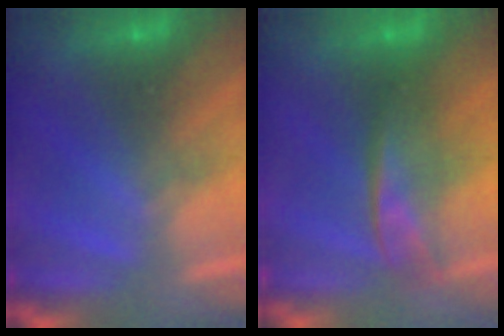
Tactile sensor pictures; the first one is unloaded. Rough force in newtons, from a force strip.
{"total": 2.1}